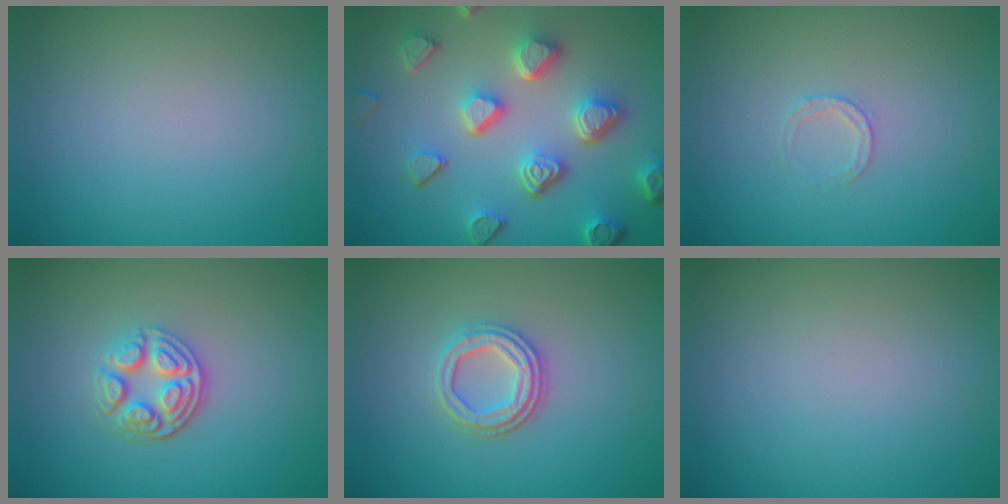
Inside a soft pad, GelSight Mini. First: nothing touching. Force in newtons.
{"total": 6.7, "press": 5.3, "slide": 4.1}
{"total": 1.3, "press": 1.3, "slide": 0.2}
{"total": 3.7, "press": 3.1, "slide": 2.2}
{"total": 3.3, "press": 2.9, "slide": 1.5}
{"total": 0.0}